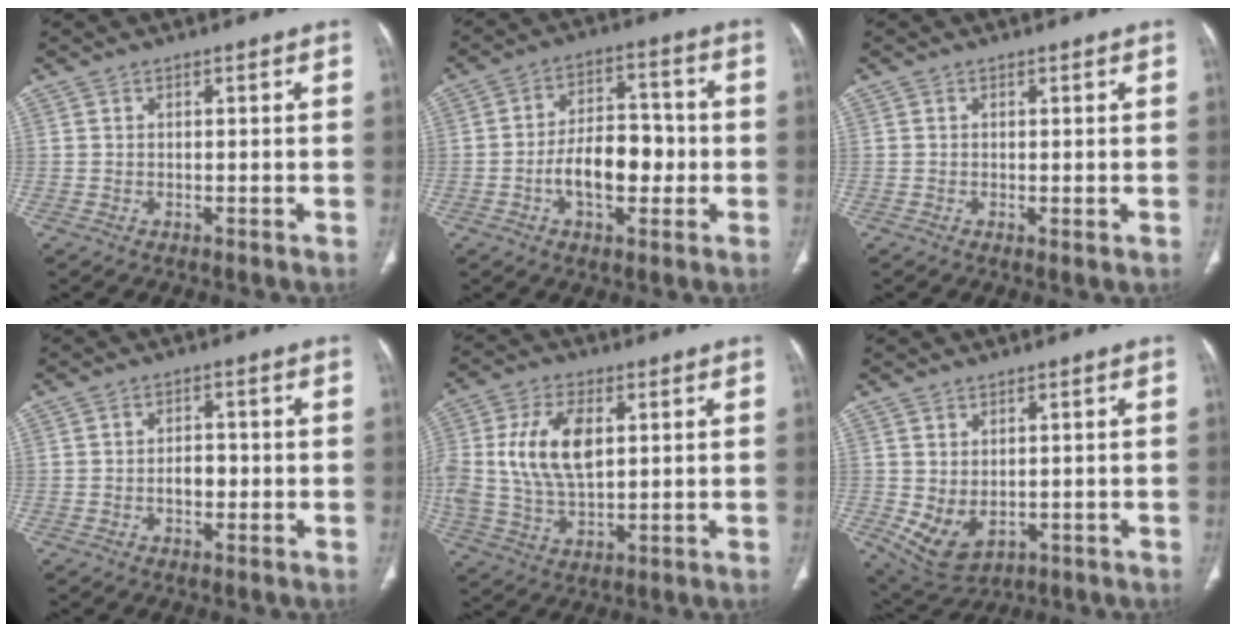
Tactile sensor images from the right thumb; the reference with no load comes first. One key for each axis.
{"total": 11.3, "fx": -2.4, "fy": 6.6, "fz": 8.9, "tx": -0.122, "ty": 0.032, "tz": -0.041}
{"total": 0.8, "fx": -0.1, "fy": 0.2, "fz": 0.8, "tx": -0.019, "ty": -0.005, "tz": -0.002}
{"total": 3.3, "fx": -0.6, "fy": 2.2, "fz": 2.4, "tx": -0.029, "ty": 0.010, "tz": -0.012}
{"total": 12.8, "fx": 2.5, "fy": 7.1, "fz": 10.4, "tx": -0.205, "ty": -0.001, "tz": 0.051}
{"total": 6.8, "fx": -0.5, "fy": 4.4, "fz": 5.1, "tx": -0.090, "ty": -0.006, "tz": 0.016}